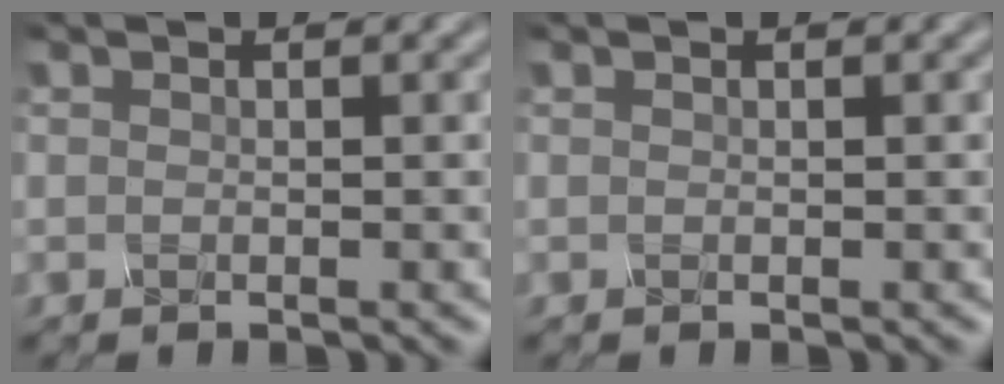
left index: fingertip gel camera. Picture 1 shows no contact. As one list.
[{"total": 0.0}]